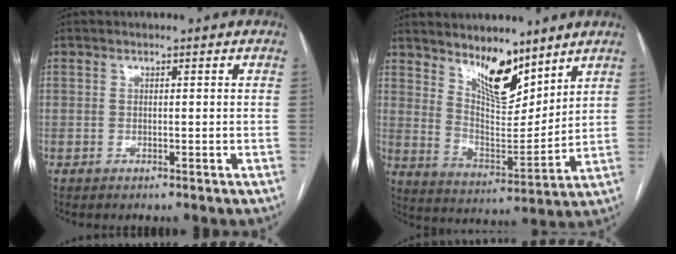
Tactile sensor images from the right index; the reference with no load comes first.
{"total": 10.4, "force": [7.8, 3.4, 6.0], "torque": [-0.112, -0.009, 0.152]}